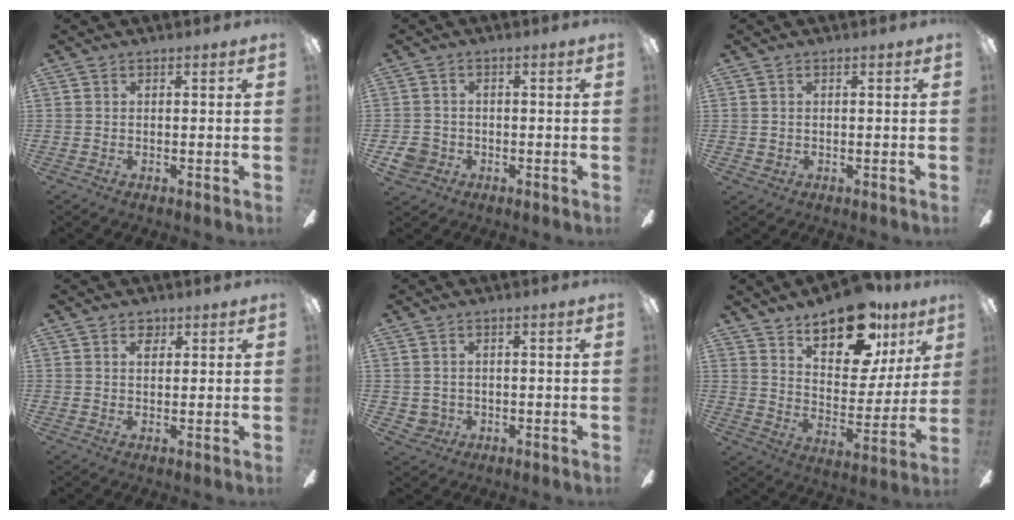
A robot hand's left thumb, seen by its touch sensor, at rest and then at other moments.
{"total": 4.6, "force": [-1.6, 4.1, 1.4], "torque": [-0.029, 0.009, -0.030]}
{"total": 1.0, "force": [0.3, 1.0, 0.1], "torque": [-0.004, 0.005, 0.003]}
{"total": 2.5, "force": [1.4, 1.5, 1.4], "torque": [-0.015, -0.004, 0.022]}
{"total": 2.5, "force": [0.4, 2.4, 0.4], "torque": [-0.012, 0.004, 0.007]}
{"total": 19.1, "force": [13.3, 8.6, 10.7], "torque": [-0.154, -0.074, 0.228]}